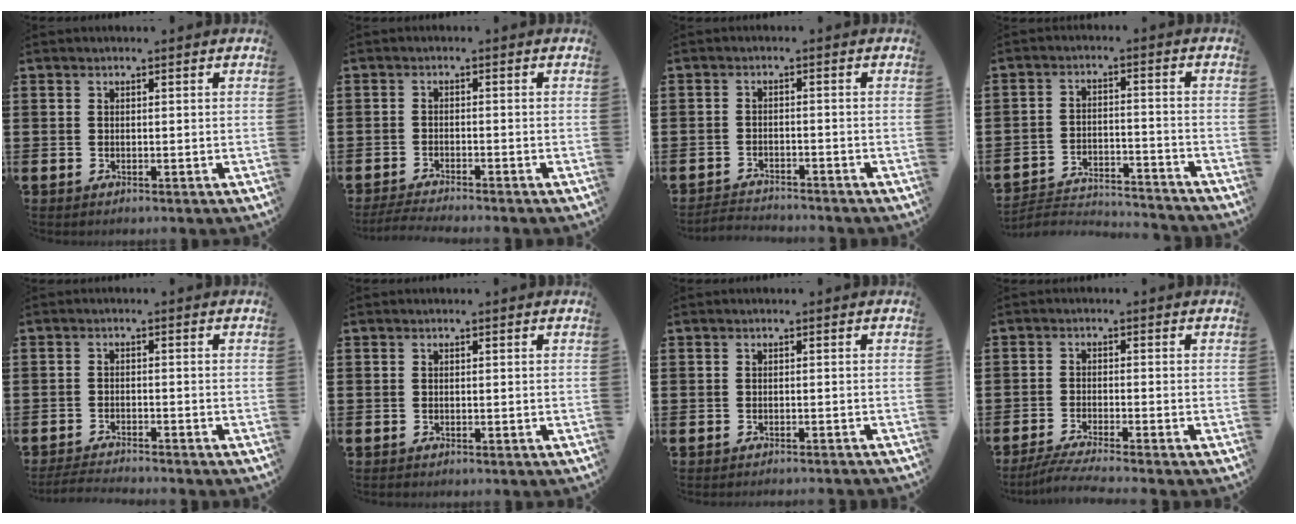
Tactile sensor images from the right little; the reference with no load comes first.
{"total": 2.0, "force": [-1.9, -0.1, 0.6], "torque": [-0.009, 0.003, -0.038]}
{"total": 2.2, "force": [-2.2, 0.0, -0.2], "torque": [-0.003, 0.002, -0.049]}
{"total": 3.5, "force": [-3.4, 0.5, 0.4], "torque": [-0.013, 0.005, -0.075]}
{"total": 2.3, "force": [-2.3, -0.1, 0.3], "torque": [-0.006, 0.003, -0.046]}
{"total": 0.0}
{"total": 0.8, "force": [-0.8, -0.2, 0.0], "torque": [0.000, -0.001, -0.016]}
{"total": 3.1, "force": [-2.5, -0.2, 1.7], "torque": [-0.027, -0.004, -0.045]}